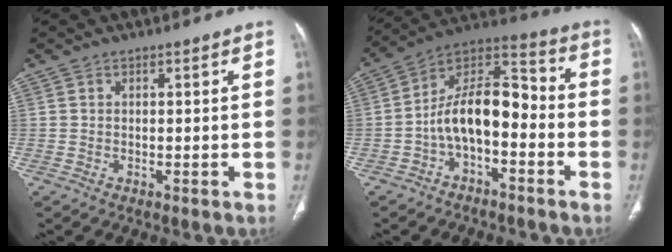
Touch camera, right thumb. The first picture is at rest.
{"total": 13.4, "force": [-3.3, 6.9, 10.9], "torque": [-0.171, 0.070, -0.066]}